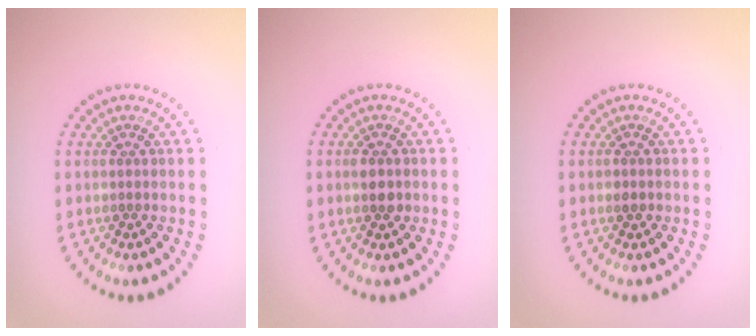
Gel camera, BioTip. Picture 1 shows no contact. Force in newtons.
{"total": 1.4, "press": 1.4, "slide": 0.2}
{"total": 0.7, "press": 0.7, "slide": 0.2}